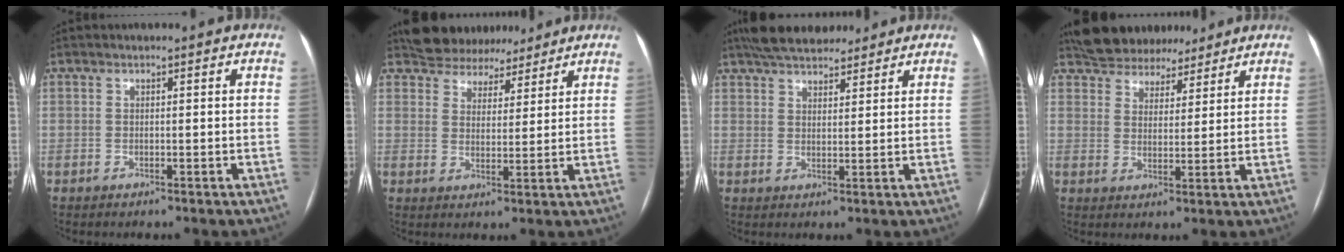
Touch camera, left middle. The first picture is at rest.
{"total": 9.0, "force": [8.0, 3.8, 1.5], "torque": [-0.011, 0.014, 0.115]}
{"total": 10.6, "force": [9.1, 3.4, 4.3], "torque": [-0.060, 0.028, 0.141]}
{"total": 11.4, "force": [10.0, 4.5, 3.0], "torque": [-0.045, 0.023, 0.155]}